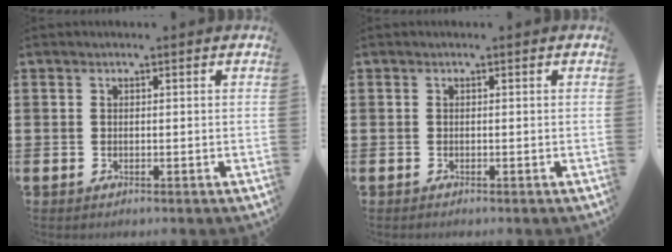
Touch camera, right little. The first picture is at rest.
{"total": 0.0}